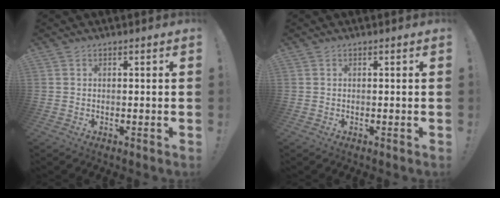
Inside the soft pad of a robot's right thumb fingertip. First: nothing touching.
{"total": 0.0}